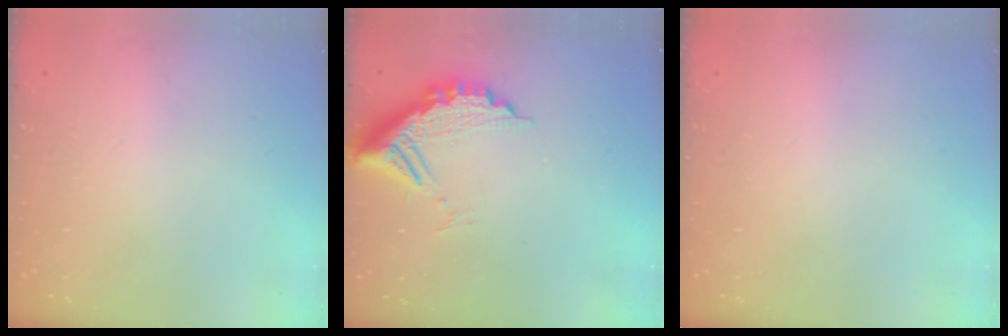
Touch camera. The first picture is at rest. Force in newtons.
{"total": 11.1, "press": 11.1, "slide": 0.8}
{"total": 0.0}